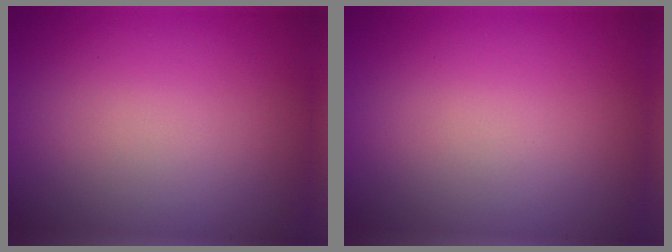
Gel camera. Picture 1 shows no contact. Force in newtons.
{"total": 0.0}